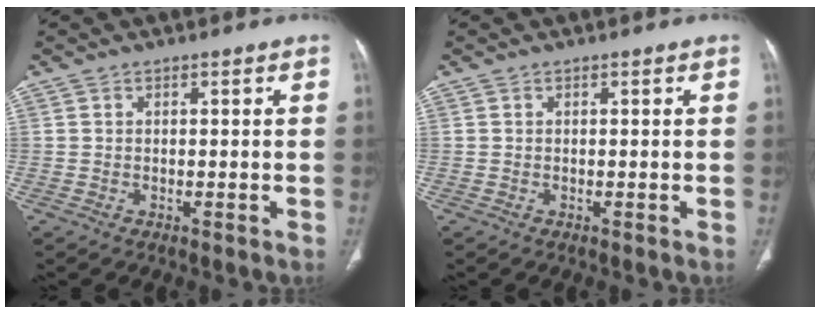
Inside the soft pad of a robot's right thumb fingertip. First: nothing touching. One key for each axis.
{"total": 0.0}